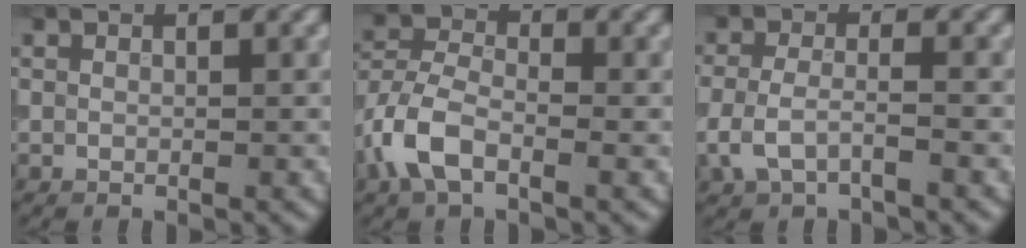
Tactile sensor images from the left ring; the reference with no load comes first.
{"total": 5.1, "force": [-2.3, 2.8, 3.6], "torque": [-0.072, 0.003, -0.057]}
{"total": 3.0, "force": [-1.3, 1.3, 2.4], "torque": [-0.056, -0.001, -0.033]}